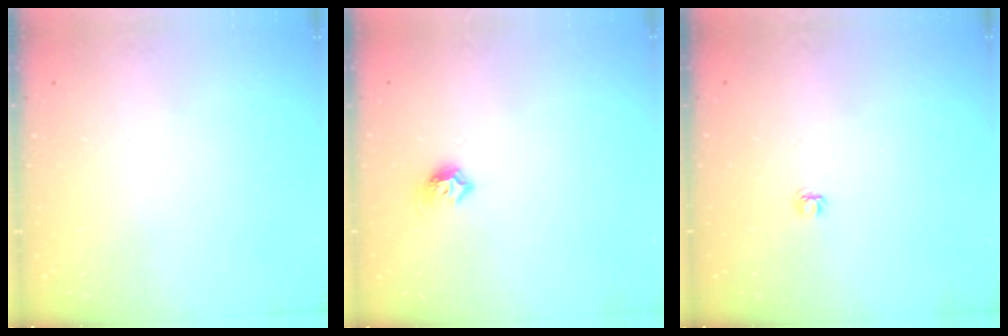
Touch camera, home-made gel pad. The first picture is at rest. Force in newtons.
{"total": 6.0, "press": 5.9, "slide": 1.1}
{"total": 4.1, "press": 4.1, "slide": 0.5}